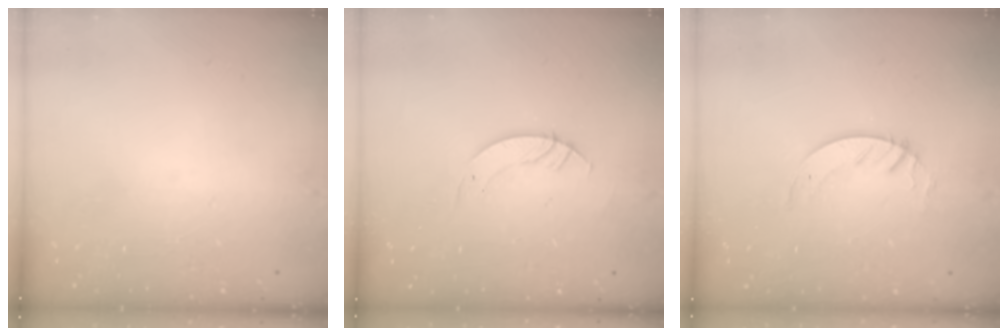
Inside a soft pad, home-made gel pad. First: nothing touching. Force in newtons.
{"total": 3.5, "press": 3.5, "slide": 0.1}
{"total": 3.1, "press": 3.1, "slide": 0.2}